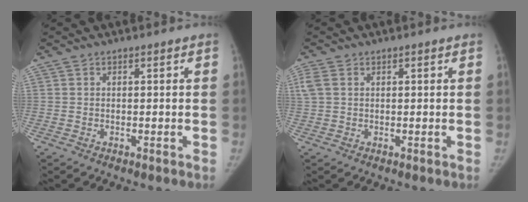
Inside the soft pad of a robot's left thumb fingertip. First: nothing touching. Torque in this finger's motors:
{"motor_torque": [-0.21, 0.87, 0.42, -0.43, 0.22]}